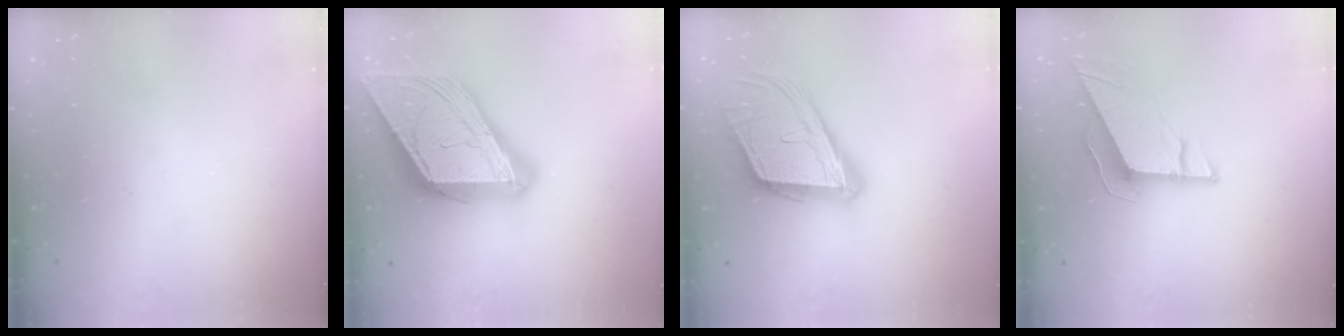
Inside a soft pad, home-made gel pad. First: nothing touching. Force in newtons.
{"total": 24.3, "press": 24.2, "slide": 2.6}
{"total": 20.0, "press": 19.6, "slide": 3.9}
{"total": 9.9, "press": 9.7, "slide": 2.0}